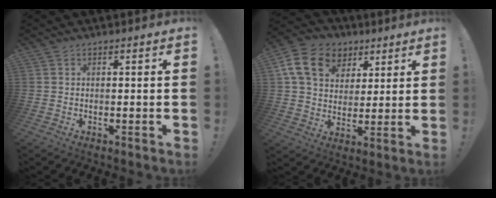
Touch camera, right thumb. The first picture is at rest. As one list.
[{"total": 16.5, "force": [6.7, 12.3, 8.6], "torque": [-0.134, -0.018, 0.133]}]